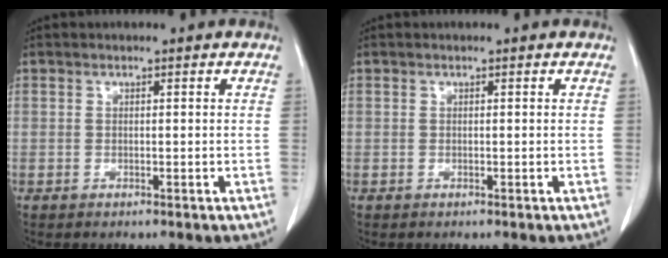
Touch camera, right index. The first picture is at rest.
{"total": 0.0}